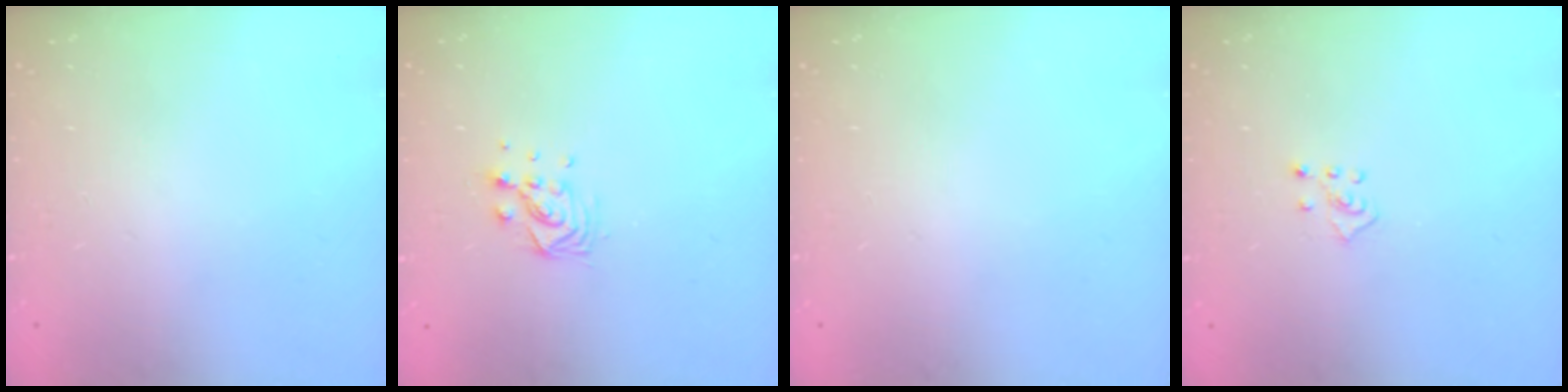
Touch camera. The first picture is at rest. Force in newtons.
{"total": 7.9, "press": 7.9, "slide": 0.5}
{"total": 0.0}
{"total": 2.3, "press": 2.3, "slide": 0.5}